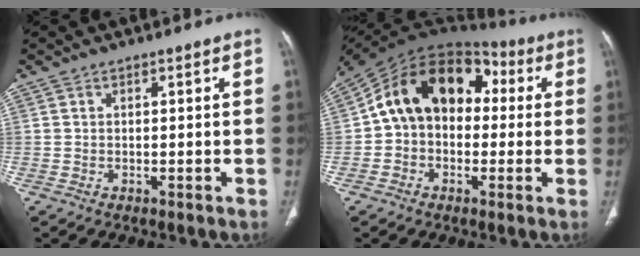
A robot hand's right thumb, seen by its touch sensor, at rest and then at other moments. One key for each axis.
{"total": 16.7, "fx": 1.8, "fy": 12.1, "fz": 11.4, "tx": -0.151, "ty": 0.053, "tz": 0.015}